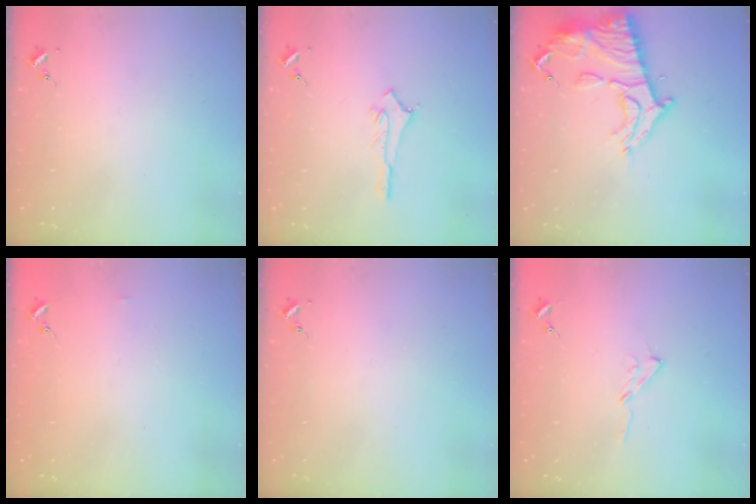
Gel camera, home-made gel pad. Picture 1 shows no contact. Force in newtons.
{"total": 2.8, "press": 2.8, "slide": 0.4}
{"total": 15.9, "press": 15.9, "slide": 1.4}
{"total": 3.0, "press": 3.0, "slide": 0.3}
{"total": 0.0}
{"total": 3.7, "press": 3.7, "slide": 0.4}